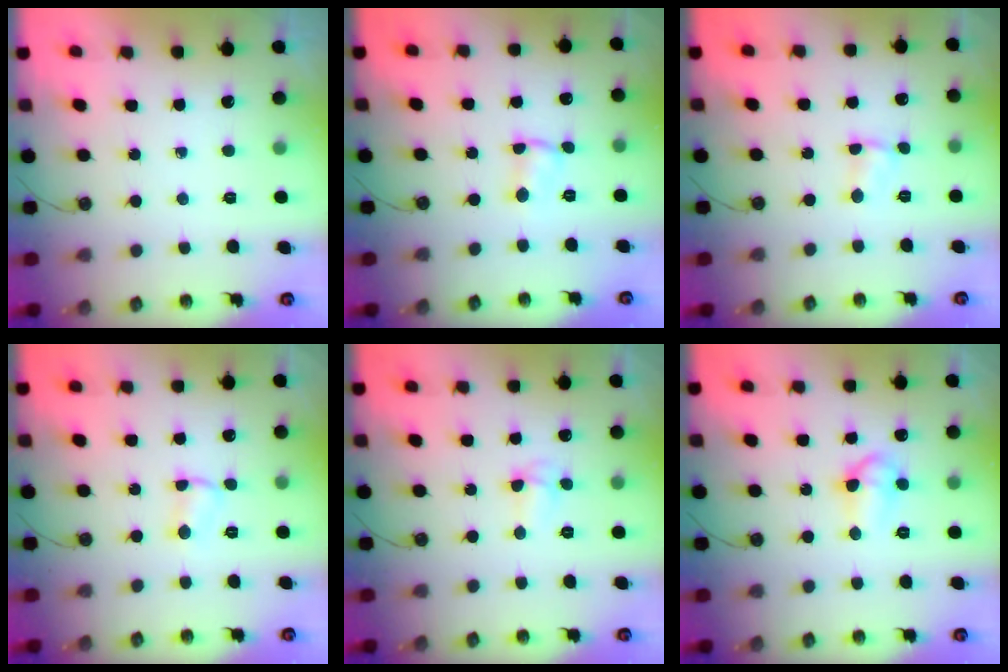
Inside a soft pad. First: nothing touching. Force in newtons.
{"total": 1.3, "press": 1.2, "slide": 0.4}
{"total": 2.3, "press": 2.3, "slide": 0.3}
{"total": 4.1, "press": 4.1, "slide": 0.5}
{"total": 4.2, "press": 4.0, "slide": 1.3}
{"total": 7.3, "press": 7.2, "slide": 0.8}